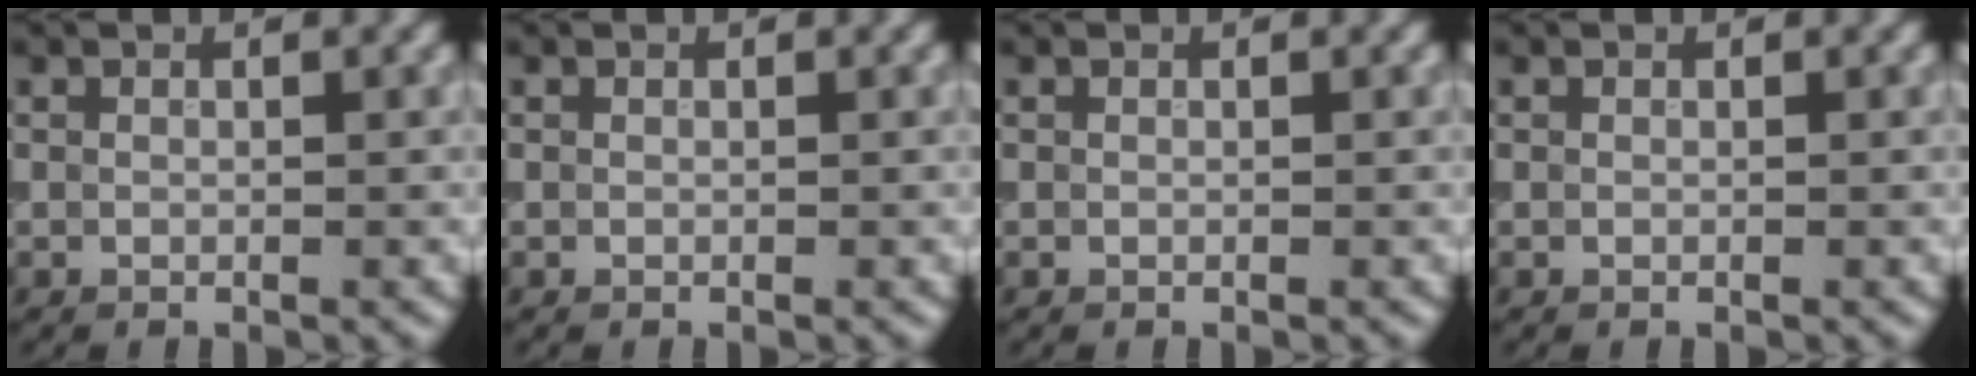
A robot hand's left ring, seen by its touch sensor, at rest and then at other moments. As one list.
[{"total": 0.0}, {"total": 0.0}, {"total": 0.0}]